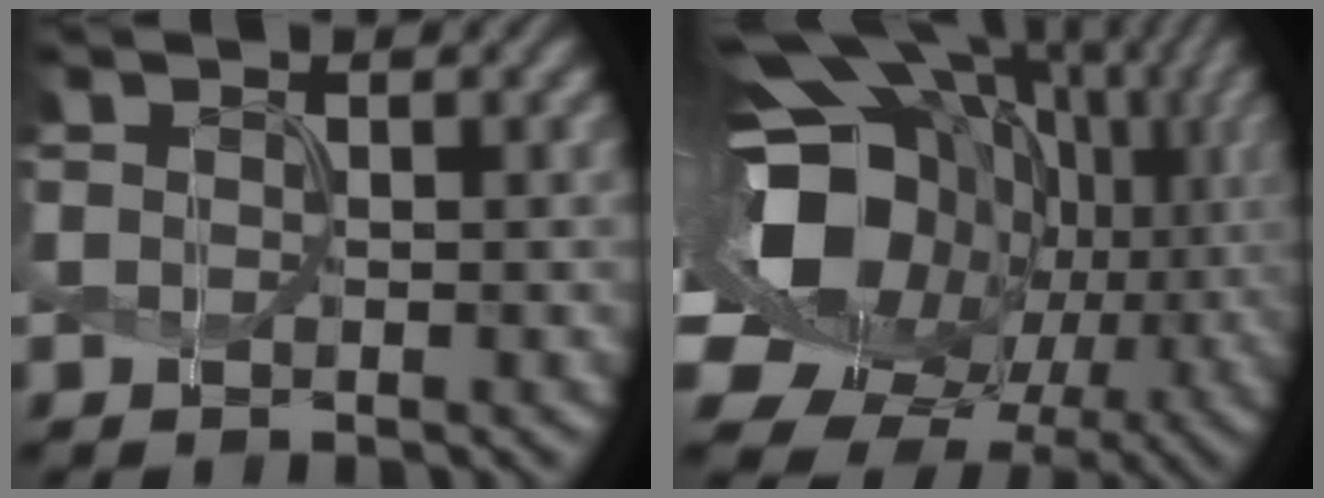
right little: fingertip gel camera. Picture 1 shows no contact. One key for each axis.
{"total": 18.1, "fx": 0.9, "fy": 13.7, "fz": 11.7, "tx": -0.201, "ty": -0.015, "tz": 0.039}